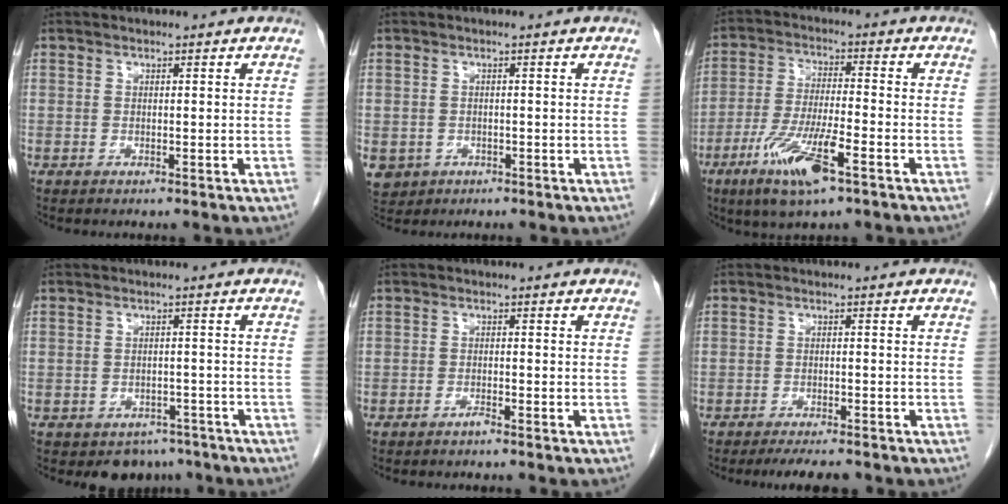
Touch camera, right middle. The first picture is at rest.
{"total": 5.1, "force": [-2.2, 4.5, 1.3], "torque": [-0.032, -0.001, -0.028]}
{"total": 11.0, "force": [-5.8, 1.5, 9.2], "torque": [-0.189, -0.020, -0.105]}
{"total": 4.2, "force": [-3.3, 2.5, 0.7], "torque": [0.000, 0.007, -0.042]}
{"total": 1.0, "force": [-0.8, -0.1, 0.5], "torque": [-0.011, 0.000, -0.015]}
{"total": 5.1, "force": [-4.4, 0.7, 2.4], "torque": [-0.033, -0.009, -0.067]}